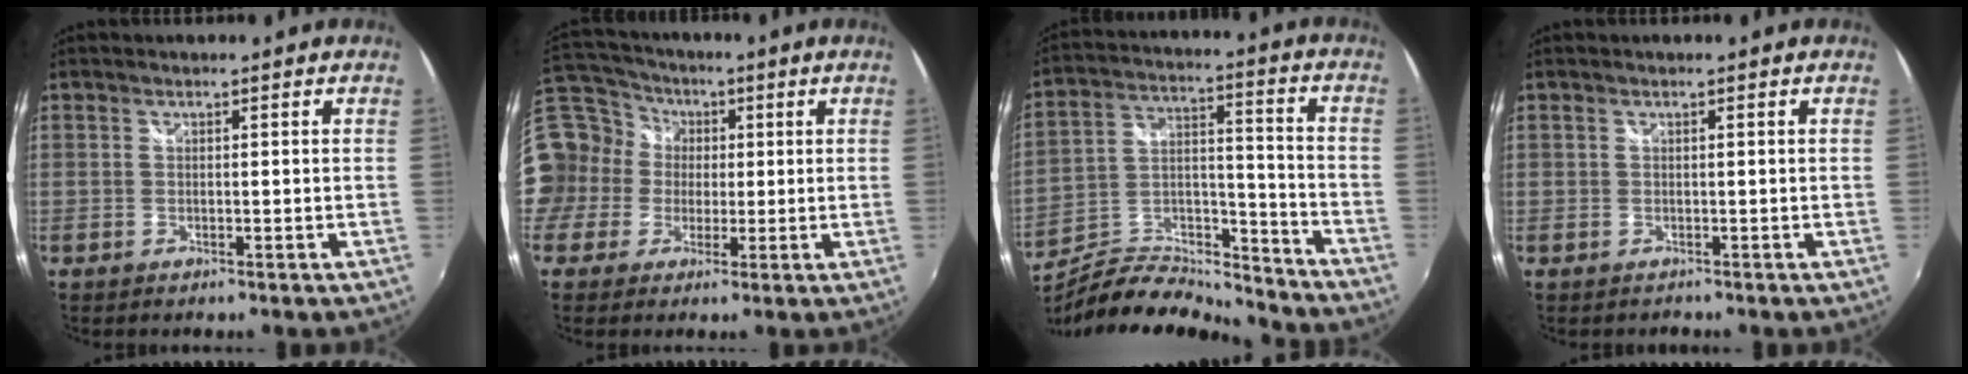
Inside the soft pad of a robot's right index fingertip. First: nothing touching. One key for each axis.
{"total": 11.5, "fx": -0.5, "fy": 11.0, "fz": 3.4, "tx": -0.113, "ty": 0.034, "tz": -0.015}
{"total": 15.5, "fx": -13.7, "fy": 3.1, "fz": 6.4, "tx": -0.119, "ty": 0.010, "tz": -0.225}
{"total": 1.5, "fx": 0.1, "fy": -1.3, "fz": -0.9, "tx": 0.020, "ty": -0.005, "tz": 0.008}